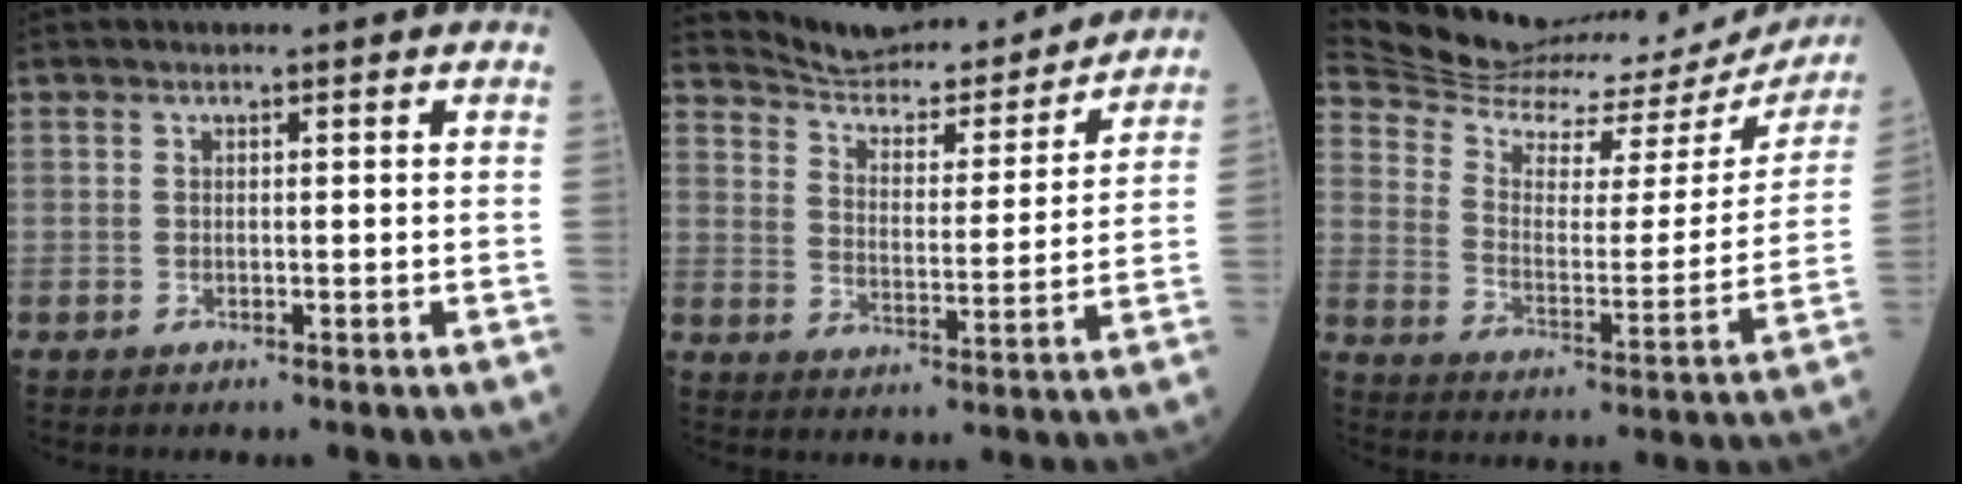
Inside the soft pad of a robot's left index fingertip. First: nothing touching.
{"total": 16.4, "force": [15.8, 2.1, 3.7], "torque": [-0.059, -0.016, 0.225]}
{"total": 29.0, "force": [27.7, 5.2, 6.6], "torque": [-0.125, -0.085, 0.362]}